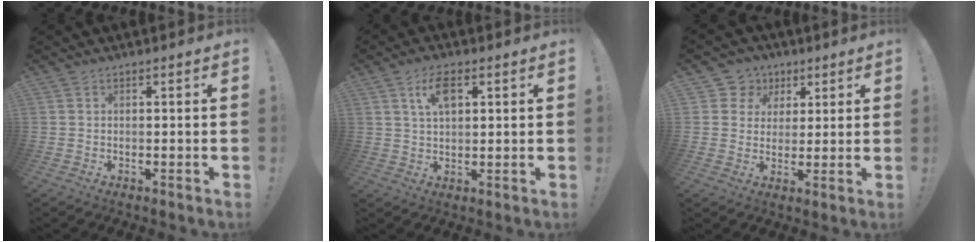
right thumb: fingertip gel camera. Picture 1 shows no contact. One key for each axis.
{"total": 6.7, "fx": 2.7, "fy": 3.4, "fz": 5.1, "tx": -0.090, "ty": 0.001, "tz": 0.046}
{"total": 7.3, "fx": 2.3, "fy": 6.8, "fz": 1.2, "tx": -0.019, "ty": -0.012, "tz": 0.049}